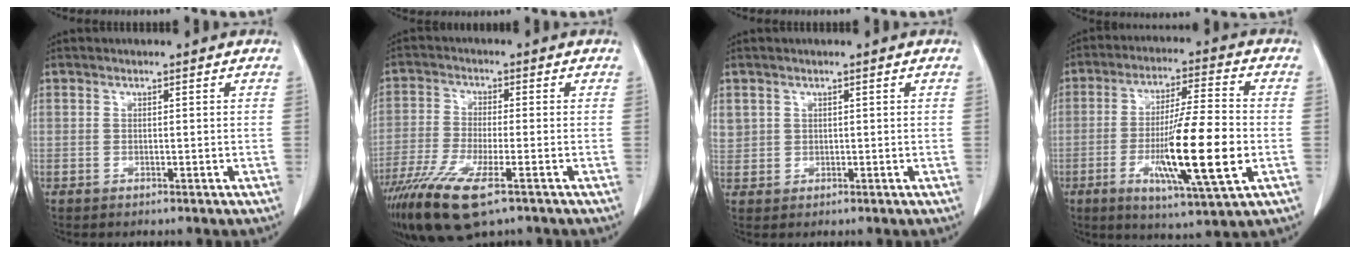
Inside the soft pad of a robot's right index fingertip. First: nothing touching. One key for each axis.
{"total": 11.3, "fx": -6.9, "fy": 2.2, "fz": 8.7, "tx": -0.167, "ty": -0.030, "tz": -0.120}
{"total": 3.0, "fx": 1.3, "fy": 2.7, "fz": 0.6, "tx": -0.012, "ty": 0.011, "tz": 0.032}
{"total": 16.0, "fx": -3.7, "fy": 1.0, "fz": 15.5, "tx": -0.272, "ty": -0.018, "tz": -0.061}